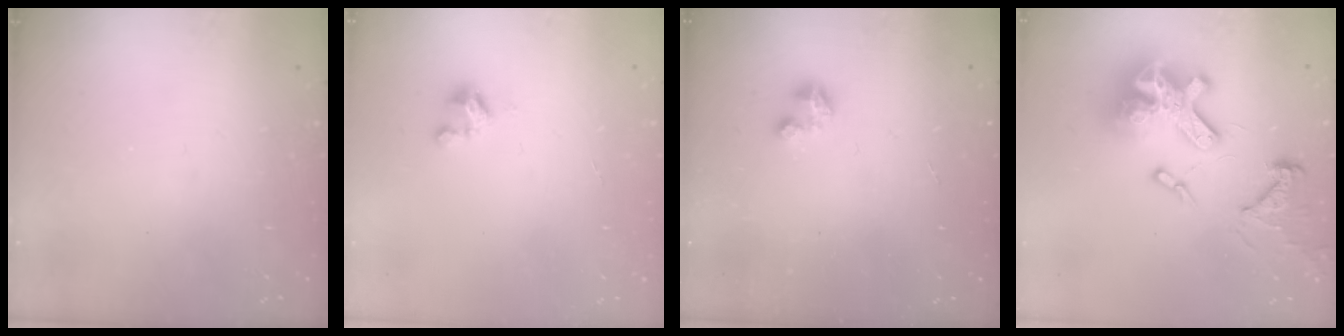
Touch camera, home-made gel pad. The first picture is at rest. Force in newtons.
{"total": 2.4, "press": 2.4, "slide": 0.3}
{"total": 1.8, "press": 1.8, "slide": 0.2}
{"total": 23.0, "press": 22.8, "slide": 2.4}